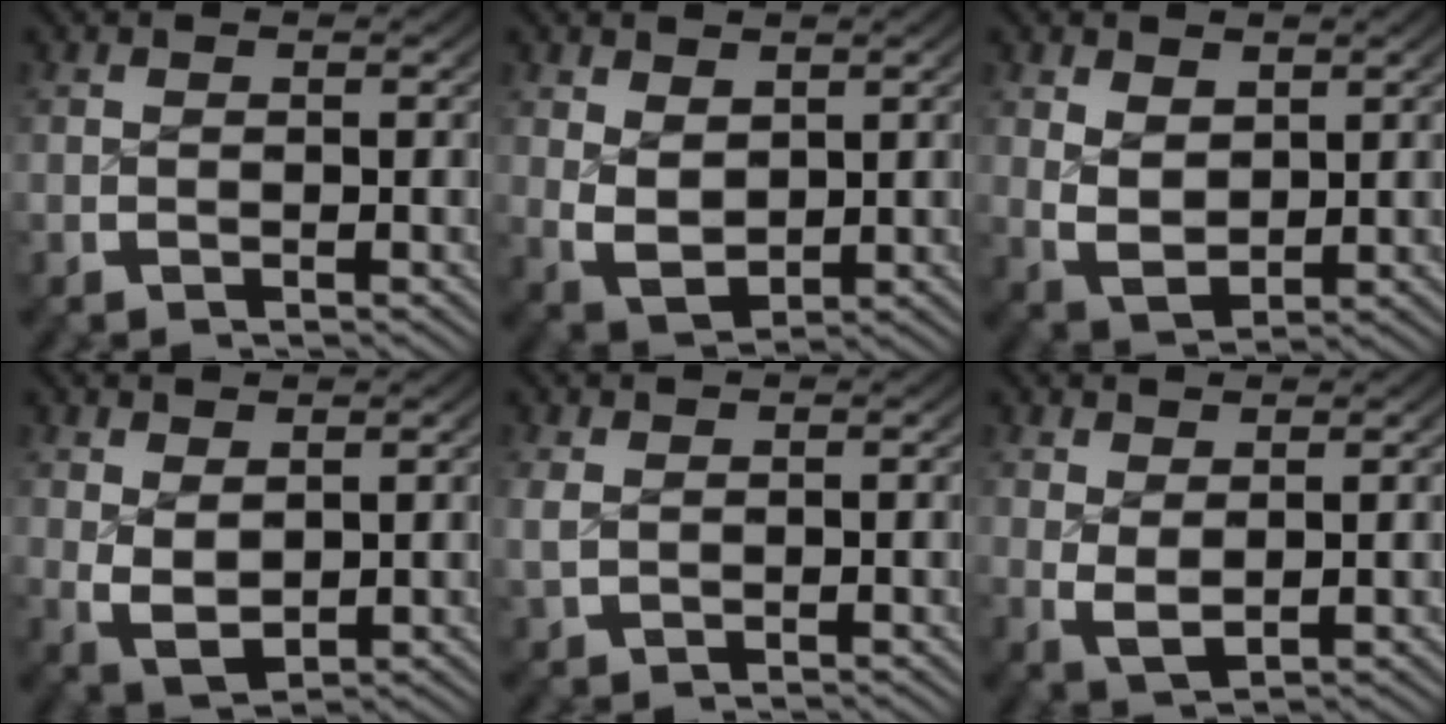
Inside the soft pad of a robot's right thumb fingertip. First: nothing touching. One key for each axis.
{"total": 4.7, "fx": 0.3, "fy": 3.5, "fz": 3.2, "tx": -0.075, "ty": -0.027, "tz": 0.027}
{"total": 4.4, "fx": 0.4, "fy": 3.3, "fz": 2.9, "tx": -0.071, "ty": -0.028, "tz": 0.028}
{"total": 4.3, "fx": 0.4, "fy": 3.0, "fz": 3.1, "tx": -0.072, "ty": -0.023, "tz": 0.026}
{"total": 1.4, "fx": 0.5, "fy": 1.0, "fz": 0.9, "tx": -0.028, "ty": -0.002, "tz": 0.017}
{"total": 2.9, "fx": 0.7, "fy": 1.7, "fz": 2.2, "tx": -0.047, "ty": -0.016, "tz": 0.028}